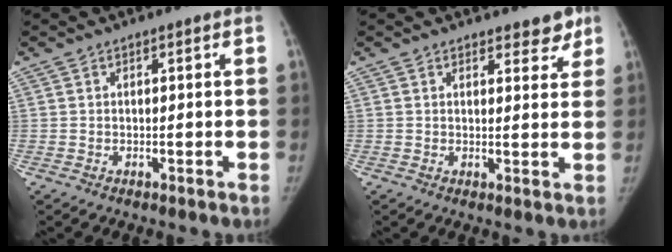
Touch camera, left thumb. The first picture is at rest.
{"total": 3.8, "force": [3.0, 1.9, 1.5], "torque": [0.010, -0.018, 0.036]}